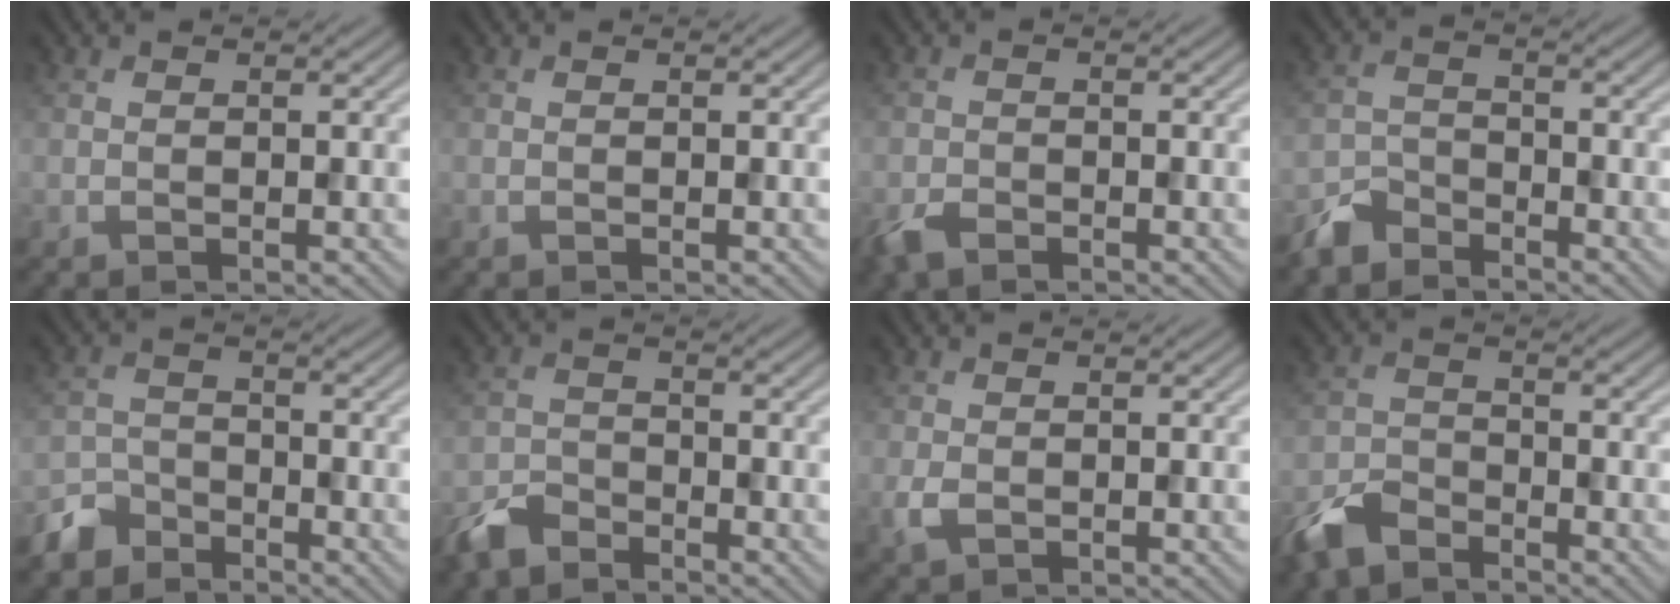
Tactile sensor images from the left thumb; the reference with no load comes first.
{"total": 0.0}
{"total": 2.8, "force": [-2.1, 1.3, 1.4], "torque": [-0.035, -0.009, -0.047]}
{"total": 4.2, "force": [-3.8, 1.5, 1.0], "torque": [-0.022, -0.002, -0.088]}
{"total": 4.8, "force": [-4.1, 2.3, 1.1], "torque": [-0.026, -0.003, -0.093]}
{"total": 4.6, "force": [-3.9, 1.9, 1.5], "torque": [-0.033, -0.007, -0.089]}
{"total": 1.9, "force": [-0.5, 1.2, 1.3], "torque": [-0.039, -0.005, -0.007]}
{"total": 5.7, "force": [-4.6, 2.4, 2.3], "torque": [-0.050, -0.008, -0.106]}